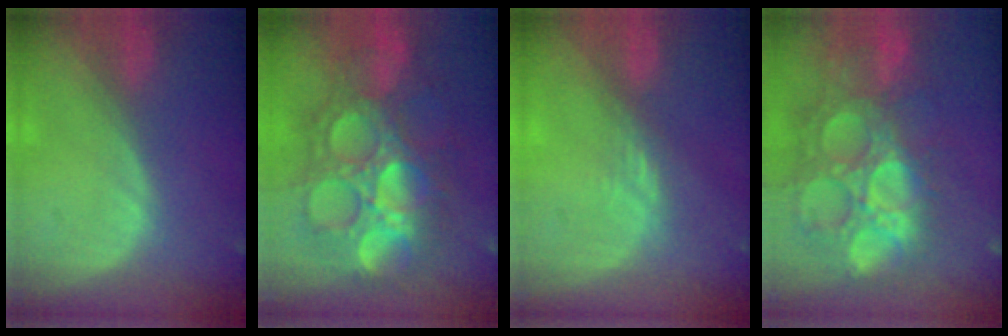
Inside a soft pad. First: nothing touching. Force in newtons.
{"total": 13.6, "press": 13.5, "slide": 1.5}
{"total": 2.4, "press": 1.9, "slide": 1.4}
{"total": 15.6, "press": 13.0, "slide": 8.7}